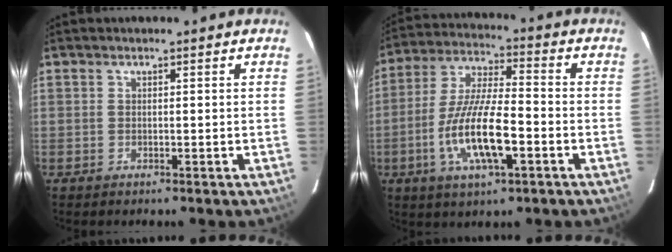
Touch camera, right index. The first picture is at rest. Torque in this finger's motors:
{"motor_torque": [1.21, -0.93, 1.06, 0.21]}